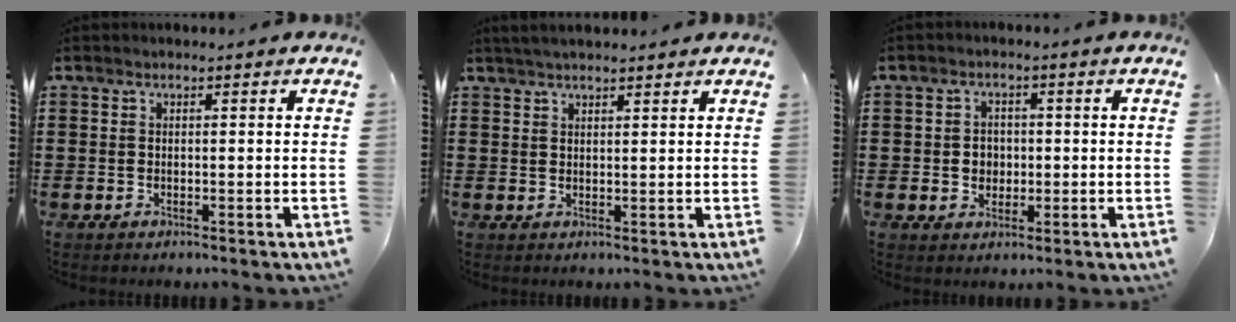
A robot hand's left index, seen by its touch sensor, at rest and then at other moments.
{"total": 2.2, "force": [2.0, 0.3, 0.9], "torque": [-0.021, 0.006, 0.037]}
{"total": 2.8, "force": [-0.2, 2.5, 1.3], "torque": [-0.026, 0.004, -0.009]}